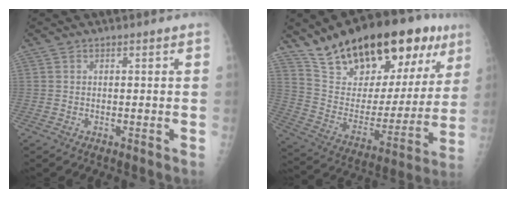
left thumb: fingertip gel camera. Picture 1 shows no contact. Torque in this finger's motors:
{"motor_torque": [0.99, 0.98, 1.48, -1.30, 0.18]}